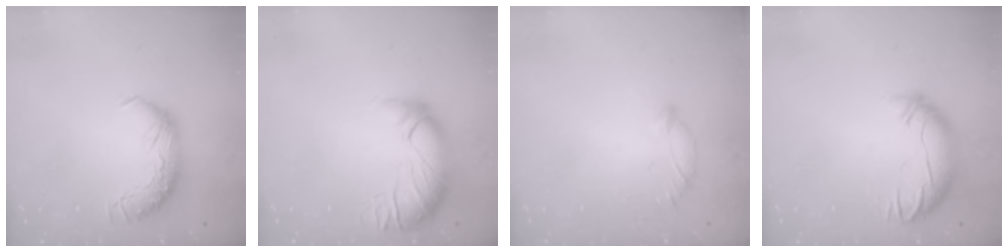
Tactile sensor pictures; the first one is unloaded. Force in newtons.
{"total": 2.8, "press": 1.3, "slide": 2.5}
{"total": 5.8, "press": 5.7, "slide": 1.0}
{"total": 3.7, "press": 2.6, "slide": 2.7}